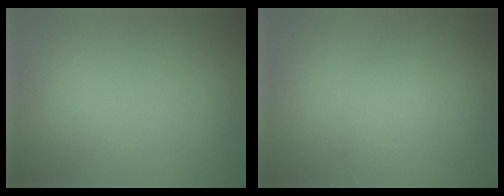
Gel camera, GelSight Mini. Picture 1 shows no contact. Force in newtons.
{"total": 1.8, "press": 1.8, "slide": 0.1}